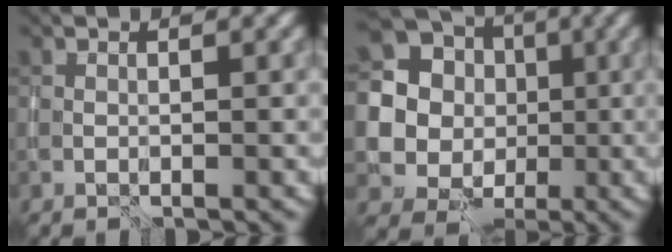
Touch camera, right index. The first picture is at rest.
{"total": 18.6, "force": [2.9, 17.6, 5.1], "torque": [-0.148, 0.004, 0.034]}